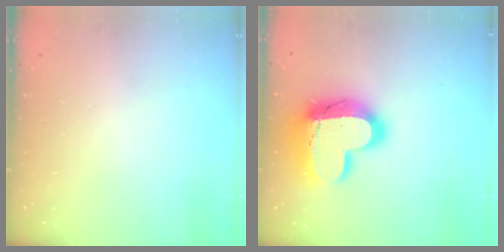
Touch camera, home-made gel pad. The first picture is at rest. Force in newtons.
{"total": 20.9, "press": 20.9, "slide": 1.8}